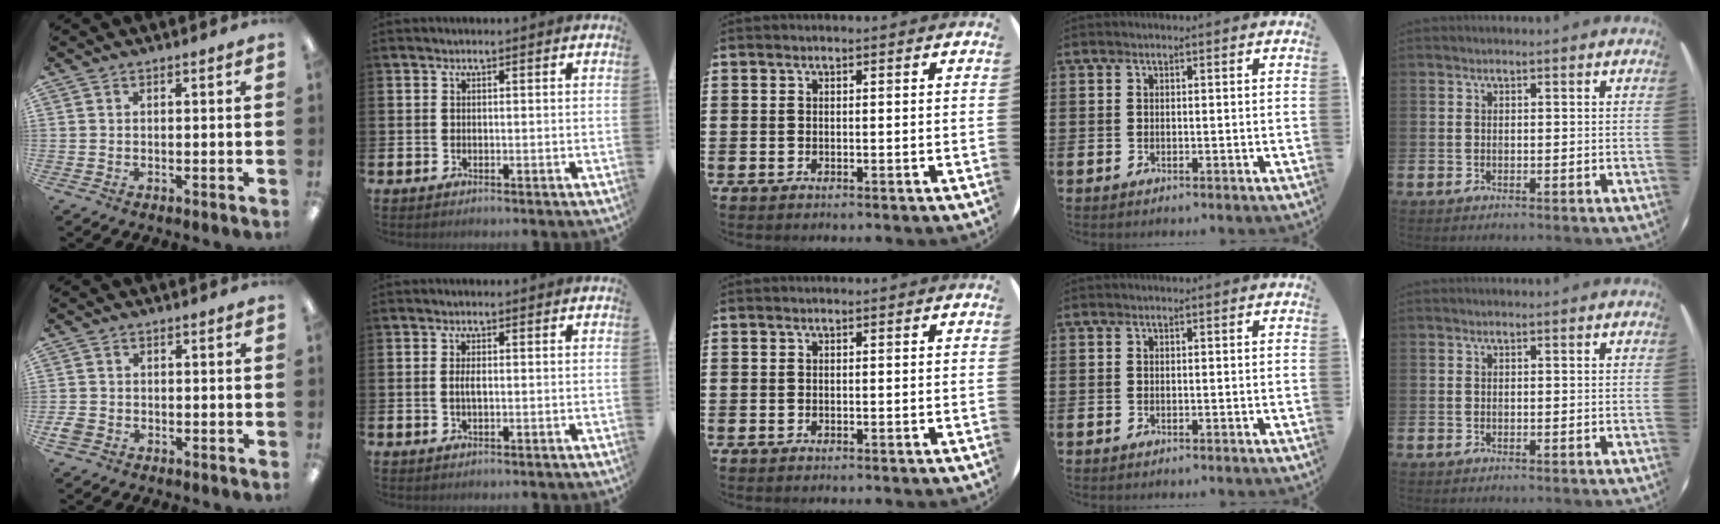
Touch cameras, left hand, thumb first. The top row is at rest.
{"thumb": {"total": 2.3, "force": [-1.0, 1.9, 0.9], "torque": [-0.014, 0.005, -0.018]}, "index": {"total": 1.7, "force": [0.0, 0.6, 1.6], "torque": [-0.024, 0.000, -0.003]}}